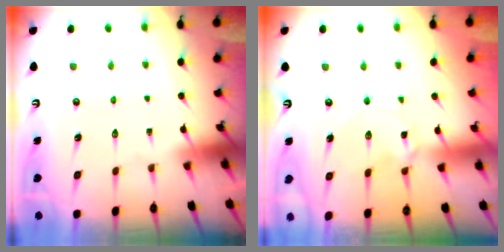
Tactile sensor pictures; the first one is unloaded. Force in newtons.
{"total": 2.8, "press": 2.8, "slide": 0.2}